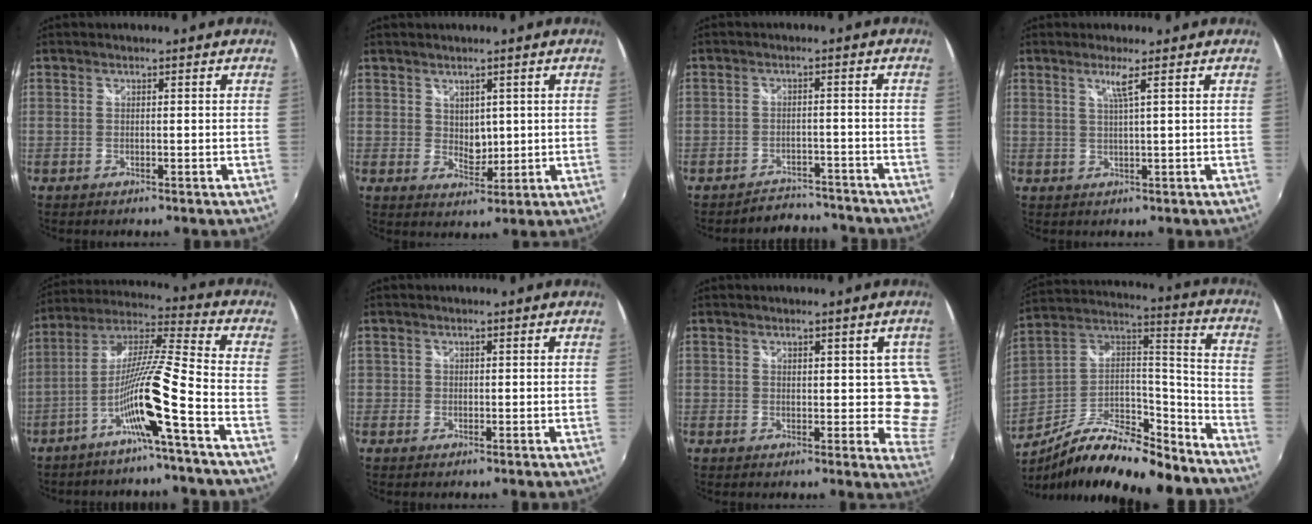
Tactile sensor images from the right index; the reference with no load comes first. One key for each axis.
{"total": 3.5, "fx": 1.3, "fy": 2.7, "fz": 1.8, "tx": -0.021, "ty": -0.004, "tz": 0.028}
{"total": 3.2, "fx": -3.0, "fy": -0.4, "fz": -1.1, "tx": 0.021, "ty": 0.004, "tz": -0.042}
{"total": 2.6, "fx": 1.3, "fy": -0.7, "fz": 2.1, "tx": -0.039, "ty": -0.007, "tz": 0.025}
{"total": 12.5, "fx": -6.5, "fy": -1.3, "fz": 10.6, "tx": -0.198, "ty": 0.001, "tz": -0.121}
{"total": 1.2, "fx": 0.2, "fy": -1.0, "fz": -0.7, "tx": 0.017, "ty": -0.008, "tz": 0.004}
{"total": 5.1, "fx": 2.5, "fy": 1.6, "fz": 4.1, "tx": -0.024, "ty": -0.007, "tz": 0.048}
{"total": 24.1, "fx": -18.3, "fy": 6.9, "fz": 14.2, "tx": -0.235, "ty": 0.004, "tz": -0.283}